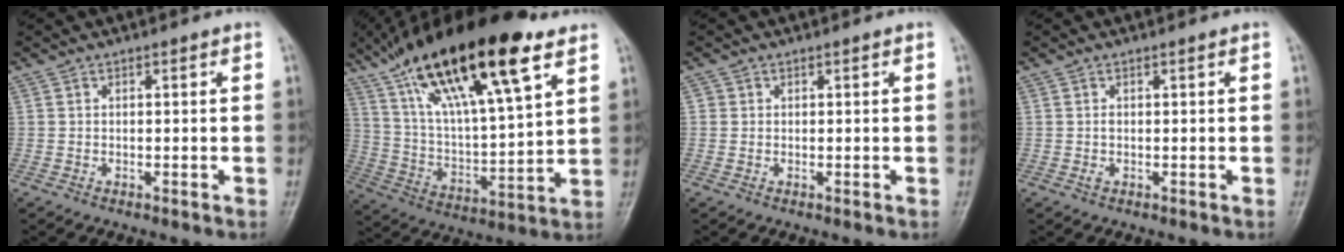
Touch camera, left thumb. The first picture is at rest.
{"total": 27.1, "force": [15.0, 7.7, 21.2], "torque": [-0.366, -0.028, 0.265]}
{"total": 0.7, "force": [0.1, 0.7, 0.0], "torque": [0.011, 0.000, -0.001]}
{"total": 0.8, "force": [0.0, 0.4, 0.7], "torque": [-0.017, 0.004, 0.004]}